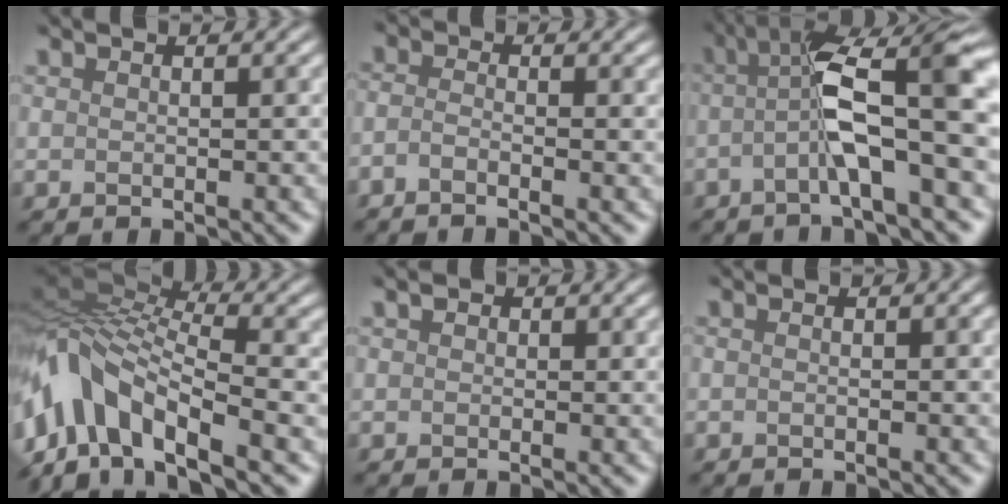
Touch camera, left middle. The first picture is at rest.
{"total": 2.4, "force": [-2.0, -1.0, -0.8], "torque": [-0.016, -0.006, -0.024]}
{"total": 6.9, "force": [-1.2, 0.4, 6.8], "torque": [-0.140, 0.022, -0.011]}
{"total": 8.4, "force": [-4.3, 3.7, 6.2], "torque": [-0.150, 0.018, -0.068]}
{"total": 1.2, "force": [-0.3, -0.6, -1.0], "torque": [-0.001, 0.001, 0.010]}
{"total": 1.0, "force": [-0.3, 0.4, 0.9], "torque": [-0.006, 0.012, -0.006]}